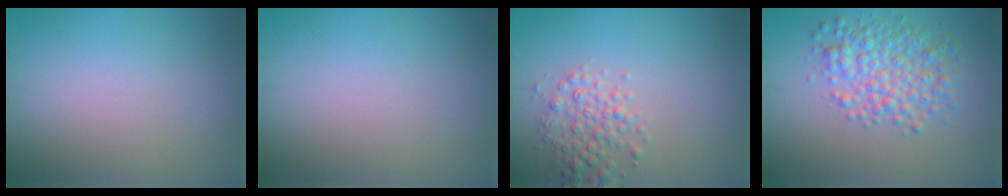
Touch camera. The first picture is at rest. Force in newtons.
{"total": 0.0}
{"total": 2.7, "press": 2.7, "slide": 0.1}
{"total": 4.7, "press": 4.7, "slide": 0.0}